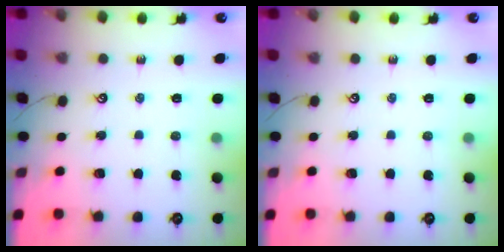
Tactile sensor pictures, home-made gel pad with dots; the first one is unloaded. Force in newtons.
{"total": 0.0}